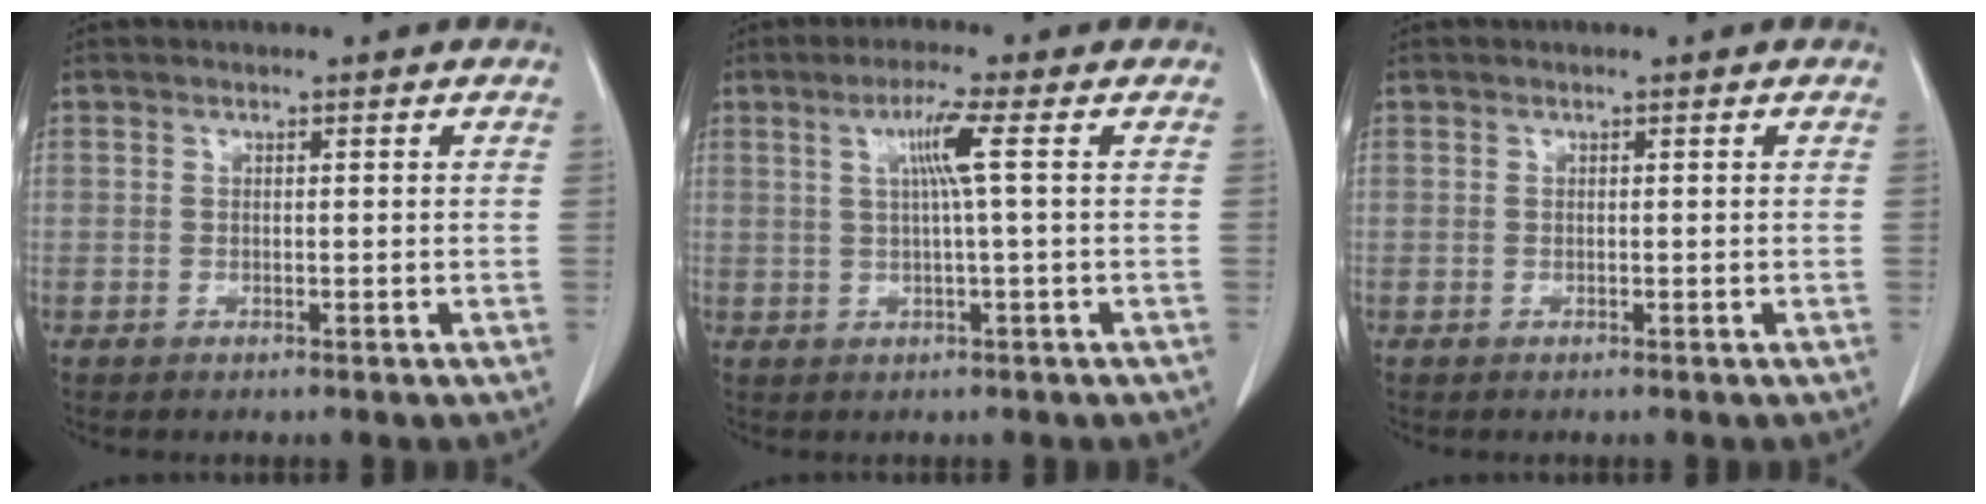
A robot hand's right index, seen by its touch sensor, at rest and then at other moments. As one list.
[{"total": 4.6, "force": [1.1, -1.0, 4.4], "torque": [-0.086, 0.005, 0.022]}, {"total": 0.0}]